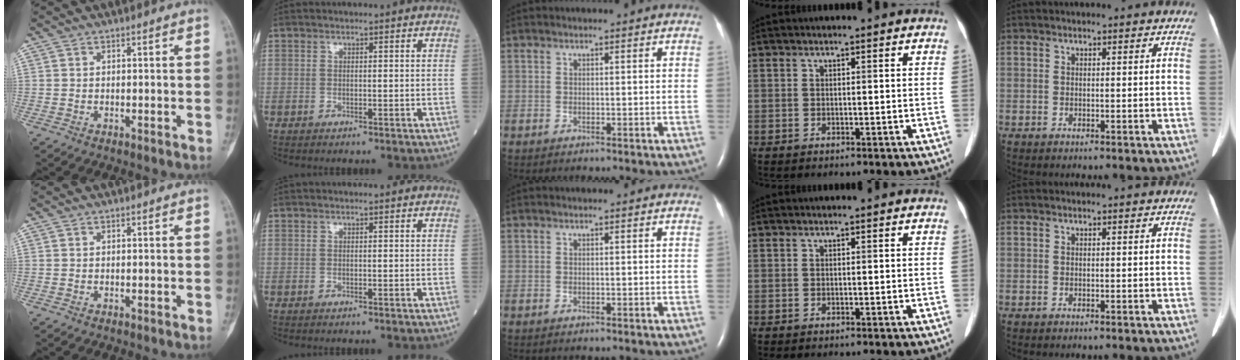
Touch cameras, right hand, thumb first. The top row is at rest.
{}